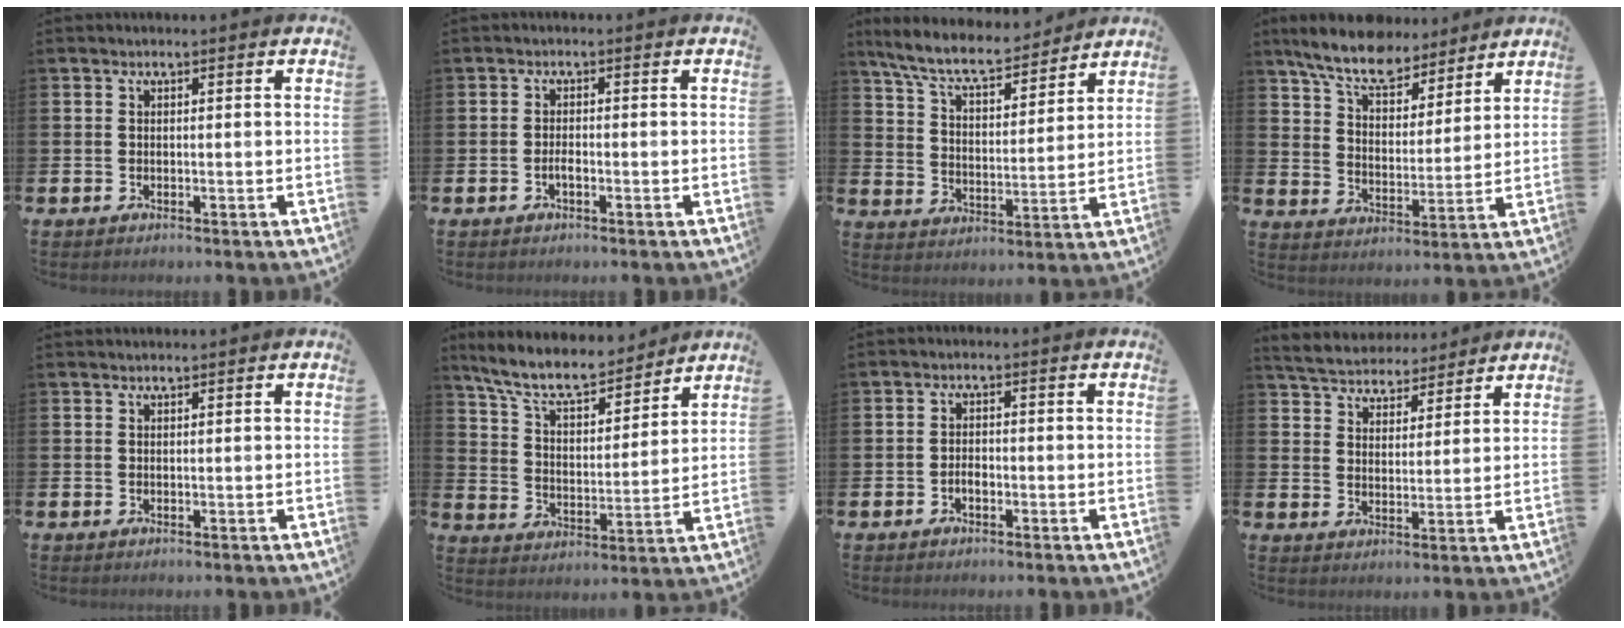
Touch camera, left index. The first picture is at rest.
{"total": 1.3, "force": [-0.6, 0.5, 1.1], "torque": [-0.020, 0.001, -0.013]}
{"total": 8.5, "force": [7.8, 1.8, 3.0], "torque": [-0.097, -0.044, 0.138]}
{"total": 8.7, "force": [7.8, 2.4, 2.9], "torque": [-0.078, -0.042, 0.138]}
{"total": 0.6, "force": [0.6, 0.0, 0.0], "torque": [-0.001, 0.000, 0.012]}
{"total": 9.2, "force": [8.3, 2.2, 3.4], "torque": [-0.099, -0.049, 0.146]}
{"total": 1.4, "force": [-0.7, 0.6, 1.1], "torque": [-0.021, 0.001, -0.014]}
{"total": 5.1, "force": [4.9, 1.1, -0.2], "torque": [-0.025, -0.030, 0.087]}